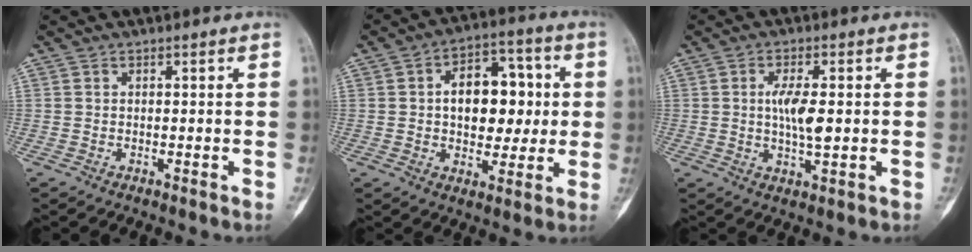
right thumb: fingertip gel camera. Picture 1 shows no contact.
{"total": 14.0, "force": [1.3, 8.9, 10.8], "torque": [-0.109, 0.021, 0.016]}
{"total": 6.4, "force": [0.4, 2.4, 5.9], "torque": [-0.108, -0.006, 0.006]}